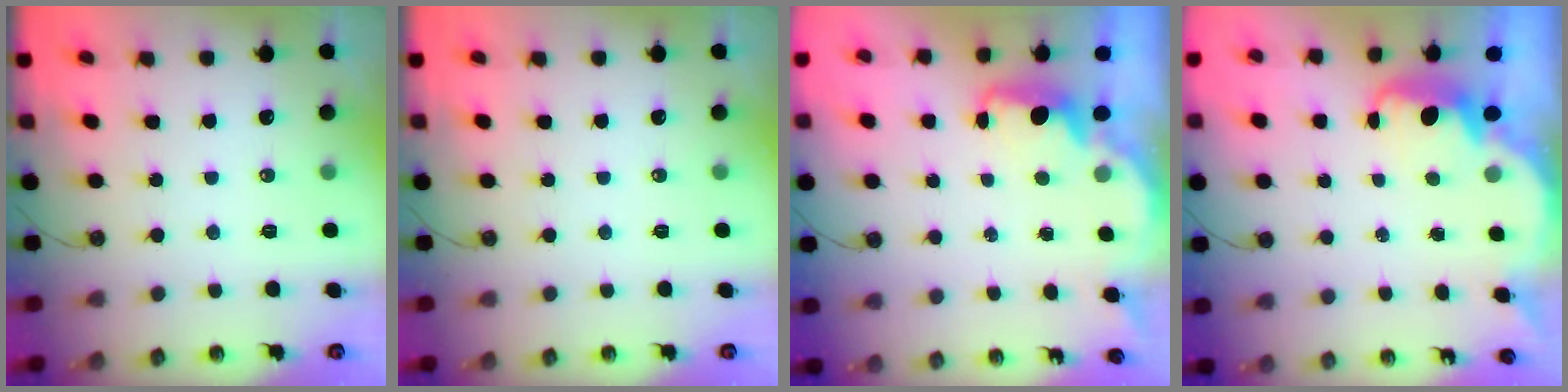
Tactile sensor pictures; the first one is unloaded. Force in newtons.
{"total": 0.0}
{"total": 1.8, "press": 1.7, "slide": 0.7}
{"total": 2.6, "press": 2.5, "slide": 0.6}